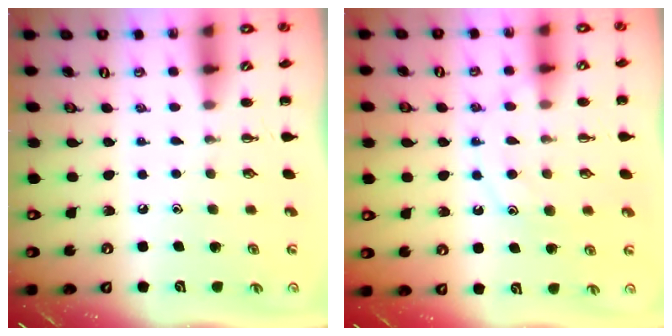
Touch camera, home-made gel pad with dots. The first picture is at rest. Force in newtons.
{"total": 11.8, "press": 11.8, "slide": 0.9}